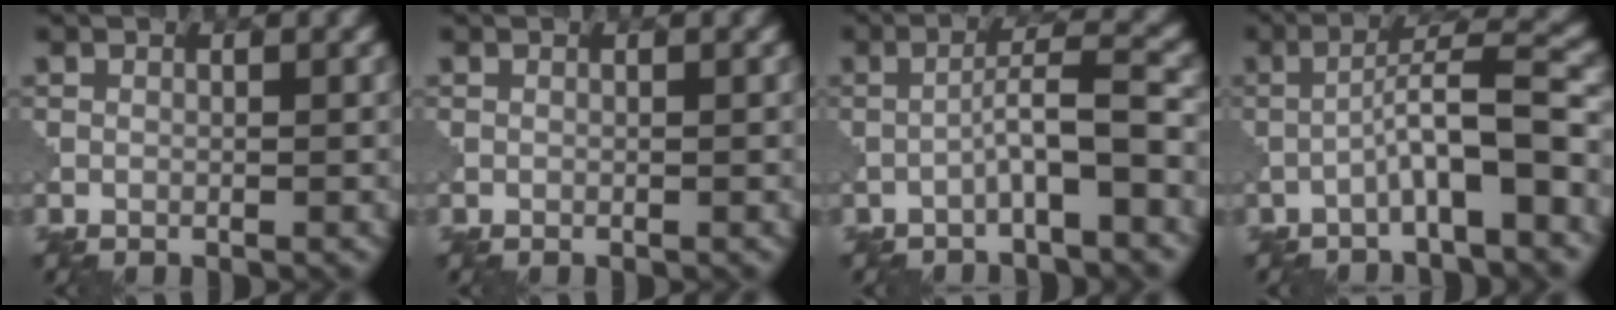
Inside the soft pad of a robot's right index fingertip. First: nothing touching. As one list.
[{"total": 0.0}, {"total": 3.4, "force": [-1.6, 0.0, 3.0], "torque": [-0.051, 0.026, -0.031]}, {"total": 5.1, "force": [-2.3, 0.4, 4.5], "torque": [-0.071, 0.030, -0.040]}]